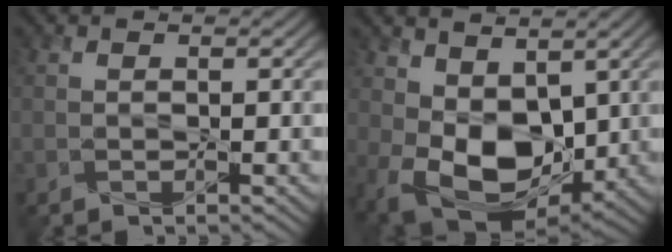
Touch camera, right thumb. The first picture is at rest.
{"total": 11.8, "force": [1.1, 7.9, 8.7], "torque": [-0.196, -0.026, 0.020]}